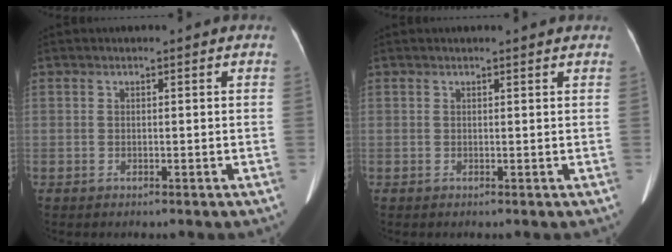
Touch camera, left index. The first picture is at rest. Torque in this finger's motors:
{"motor_torque": [0.04, -0.21, -0.02, -0.01]}